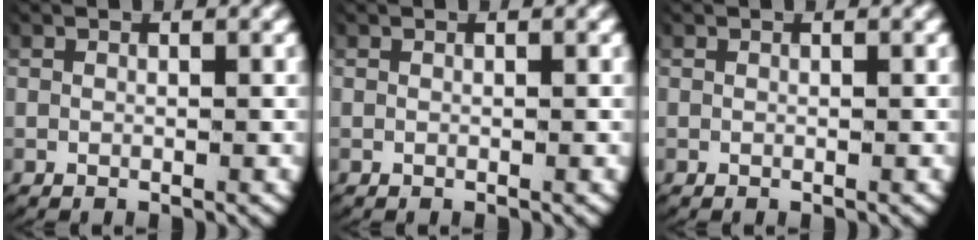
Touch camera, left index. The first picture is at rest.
{"total": 0.5, "force": [0.0, -0.5, -0.2], "torque": [-0.002, -0.010, 0.009]}
{"total": 0.0}